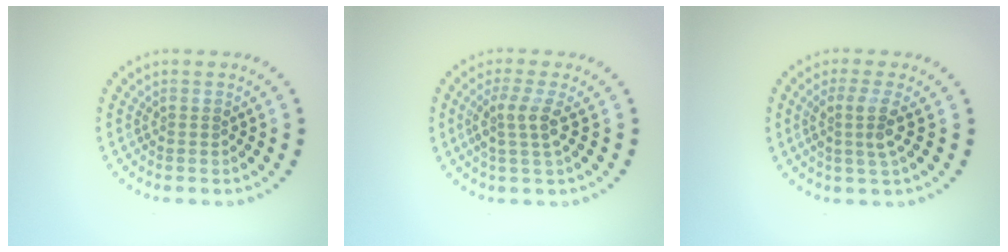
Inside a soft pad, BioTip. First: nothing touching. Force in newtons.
{"total": 2.6, "press": 2.0, "slide": 1.6}
{"total": 2.5, "press": 1.9, "slide": 1.6}